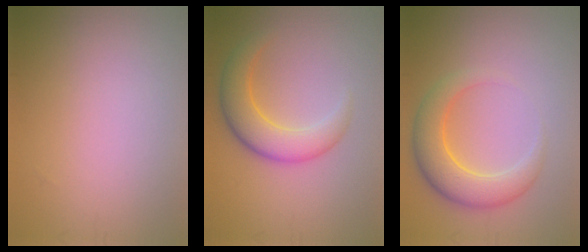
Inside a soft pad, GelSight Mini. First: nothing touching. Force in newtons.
{"total": 4.7, "press": 4.7, "slide": 0.3}
{"total": 5.0, "press": 5.0, "slide": 0.2}